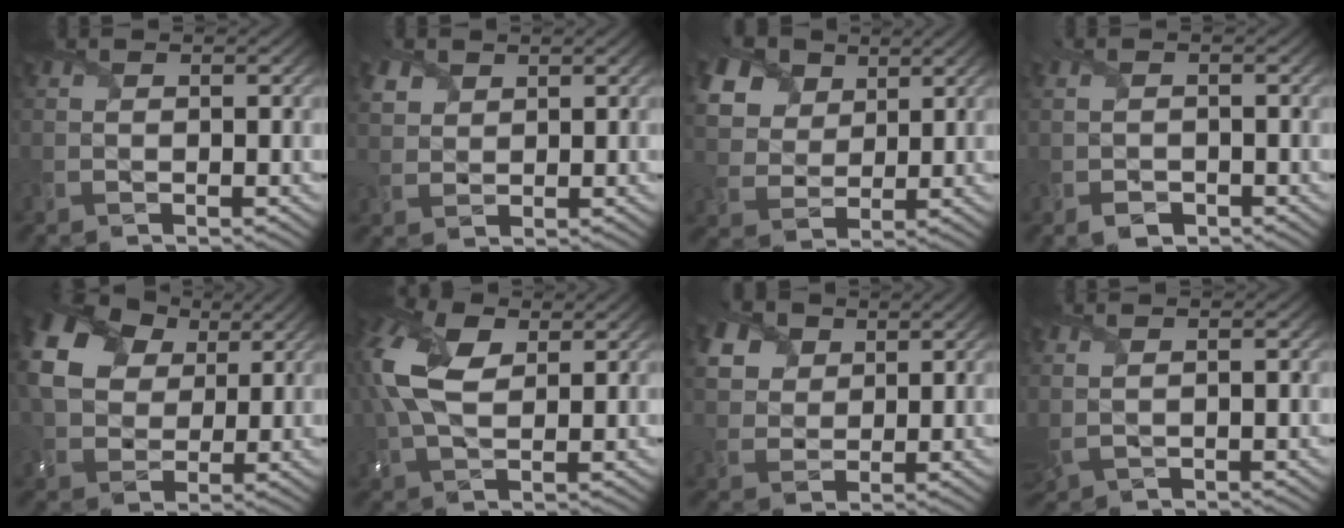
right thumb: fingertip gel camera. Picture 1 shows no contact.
{"total": 2.8, "force": [1.9, 1.9, 0.9], "torque": [-0.039, 0.005, 0.038]}
{"total": 13.1, "force": [7.3, 9.0, 6.2], "torque": [-0.193, 0.021, 0.151]}
{"total": 1.4, "force": [-1.1, 0.8, 0.4], "torque": [-0.013, -0.006, -0.024]}
{"total": 14.3, "force": [5.6, 10.3, 8.2], "torque": [-0.215, 0.035, 0.105]}
{"total": 10.5, "force": [2.9, 5.8, 8.2], "torque": [-0.229, 0.024, 0.052]}
{"total": 7.0, "force": [3.8, 4.9, 3.2], "torque": [-0.125, 0.016, 0.066]}
{"total": 1.6, "force": [0.9, 0.5, 1.3], "torque": [-0.044, 0.005, 0.025]}